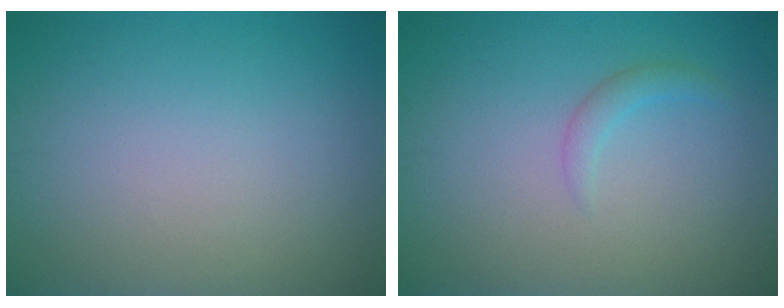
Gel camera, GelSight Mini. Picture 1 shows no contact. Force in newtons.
{"total": 1.2, "press": 1.2, "slide": 0.1}